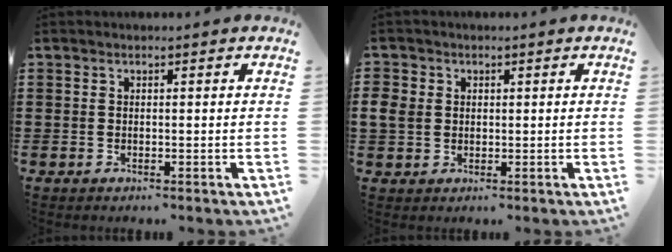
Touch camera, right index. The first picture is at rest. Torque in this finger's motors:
{"motor_torque": [0.74, 0.20, 0.06, 0.05]}